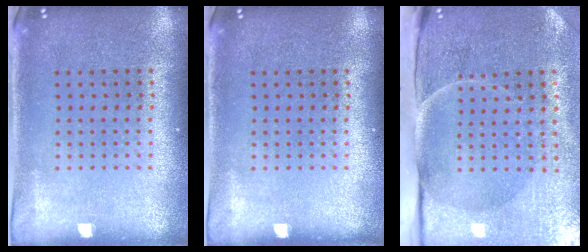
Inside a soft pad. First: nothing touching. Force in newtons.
{"total": 0.0}
{"total": 5.1, "press": 4.1, "slide": 3.1}